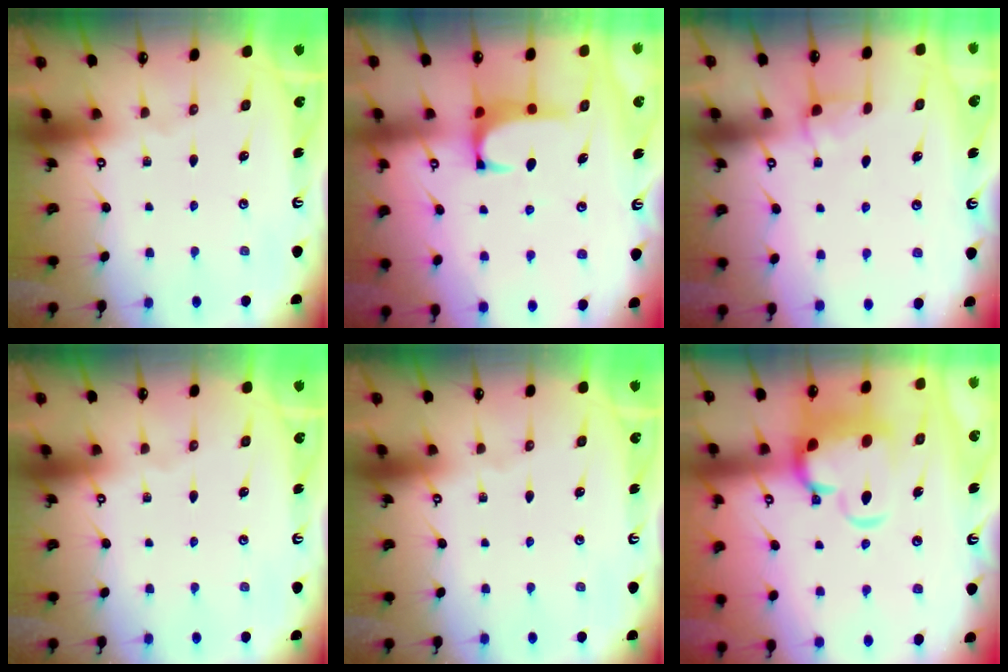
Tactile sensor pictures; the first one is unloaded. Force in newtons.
{"total": 1.2, "press": 1.1, "slide": 0.5}
{"total": 1.7, "press": 1.6, "slide": 0.7}
{"total": 0.0}
{"total": 0.0}
{"total": 7.3, "press": 7.0, "slide": 1.7}